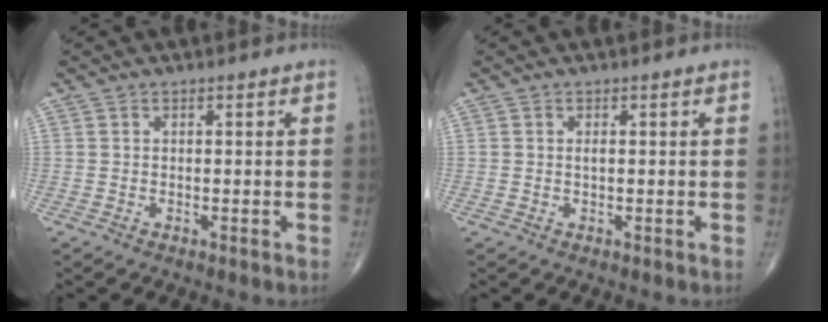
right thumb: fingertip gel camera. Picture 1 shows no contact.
{"total": 0.7, "force": [0.1, 0.3, 0.7], "torque": [-0.012, 0.000, -0.001]}